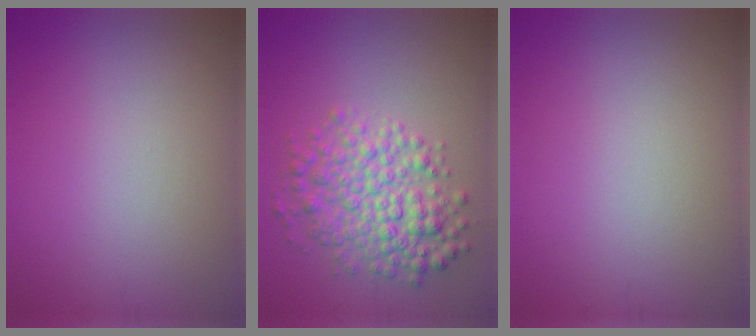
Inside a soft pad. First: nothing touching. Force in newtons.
{"total": 5.5, "press": 5.5, "slide": 0.1}
{"total": 0.0}